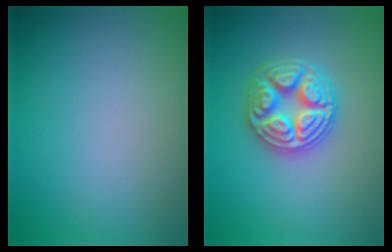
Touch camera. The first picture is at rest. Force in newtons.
{"total": 4.7, "press": 4.7, "slide": 0.5}